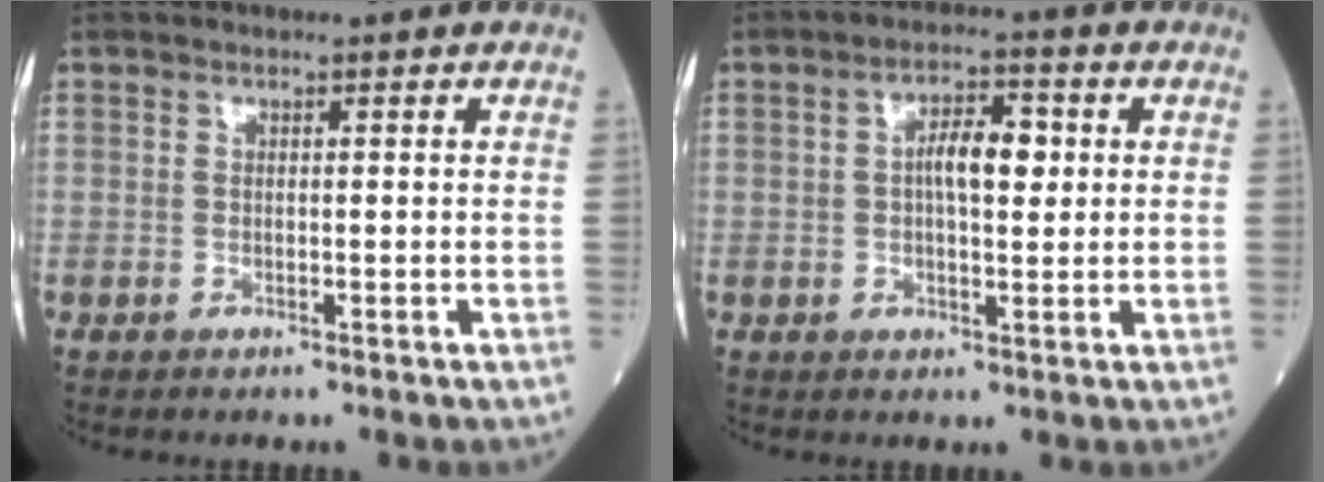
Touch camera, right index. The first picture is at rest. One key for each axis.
{"total": 5.8, "fx": 0.8, "fy": 2.1, "fz": 5.4, "tx": -0.093, "ty": 0.014, "tz": 0.012}